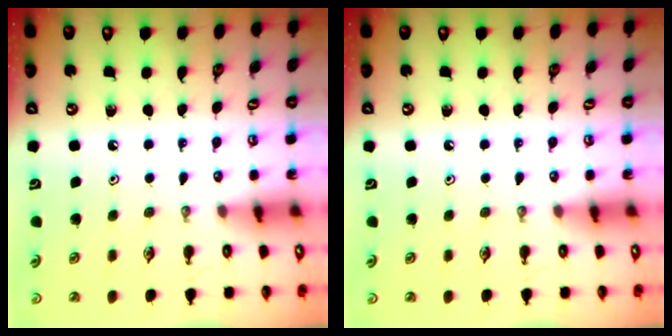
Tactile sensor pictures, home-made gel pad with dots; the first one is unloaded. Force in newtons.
{"total": 0.0}